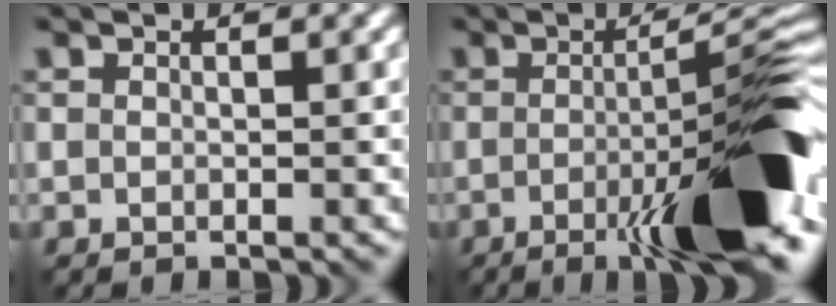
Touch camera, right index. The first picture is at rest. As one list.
[{"total": 12.4, "force": [-3.6, 1.9, 11.7], "torque": [-0.157, 0.005, -0.060]}]